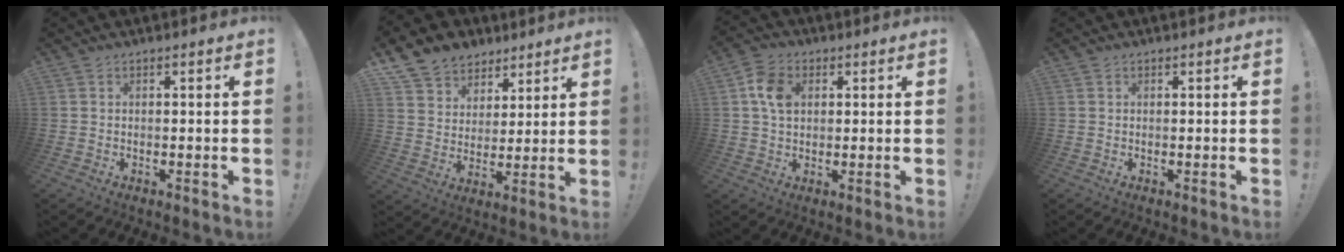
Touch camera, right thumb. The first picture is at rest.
{"total": 11.0, "force": [7.1, 8.0, 2.2], "torque": [-0.035, -0.051, 0.143]}
{"total": 8.3, "force": [2.0, 6.1, 5.1], "torque": [-0.084, 0.008, 0.040]}
{"total": 0.0}